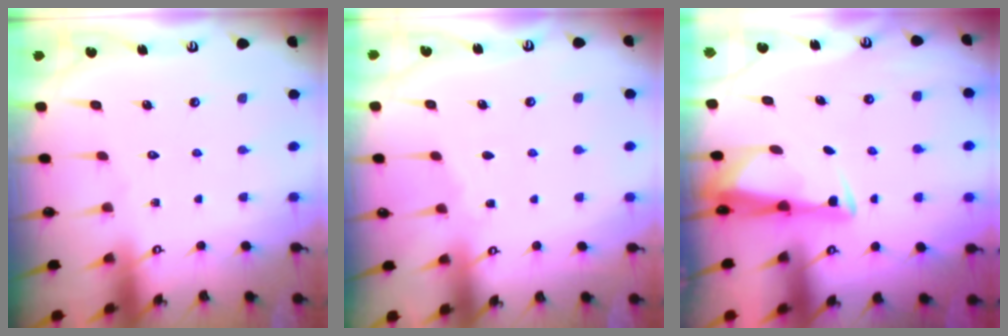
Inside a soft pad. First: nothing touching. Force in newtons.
{"total": 2.8, "press": 2.7, "slide": 0.3}
{"total": 3.3, "press": 3.2, "slide": 0.9}